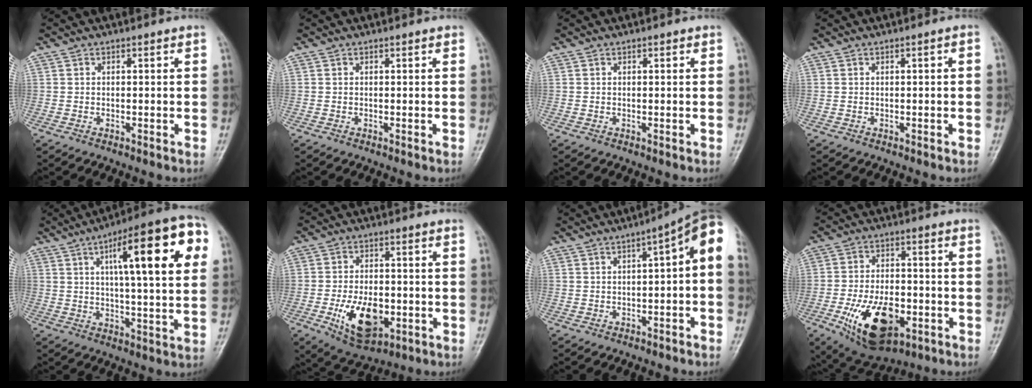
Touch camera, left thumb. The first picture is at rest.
{"total": 0.0}
{"total": 0.6, "force": [0.2, 0.3, 0.5], "torque": [-0.006, 0.001, 0.002]}
{"total": 1.1, "force": [-0.1, 0.3, 1.1], "torque": [-0.016, 0.007, 0.000]}
{"total": 20.0, "force": [6.5, 5.2, 18.1], "torque": [-0.235, 0.005, 0.086]}
{"total": 11.2, "force": [-3.4, 6.4, 8.5], "torque": [-0.128, 0.003, -0.047]}
{"total": 8.7, "force": [-0.4, 3.0, 8.1], "torque": [-0.096, 0.048, -0.013]}
{"total": 15.3, "force": [-5.7, 8.3, 11.5], "torque": [-0.173, 0.016, -0.086]}